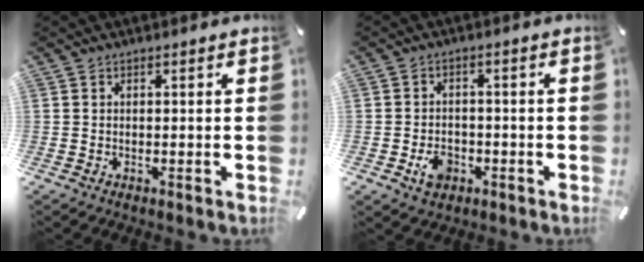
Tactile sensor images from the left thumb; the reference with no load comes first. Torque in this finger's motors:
{"motor_torque": [-0.01, 0.03, 0.01, 0.02, 0.02]}